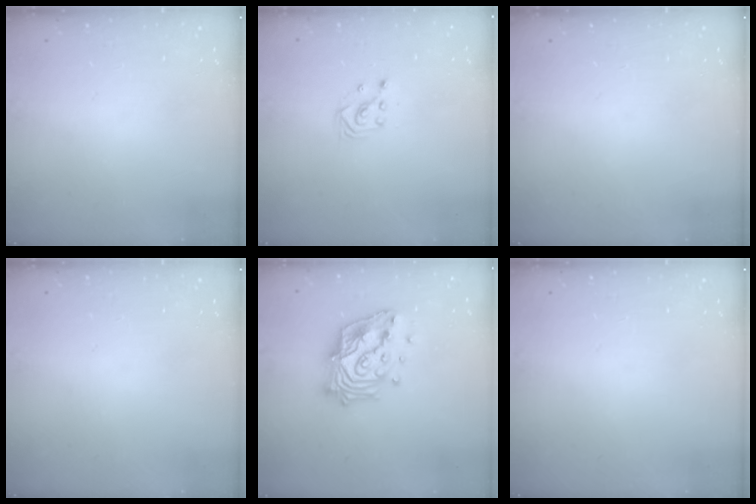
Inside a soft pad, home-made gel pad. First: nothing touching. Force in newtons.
{"total": 2.2, "press": 2.2, "slide": 0.2}
{"total": 0.0}
{"total": 0.0}
{"total": 18.8, "press": 18.7, "slide": 1.6}
{"total": 0.0}